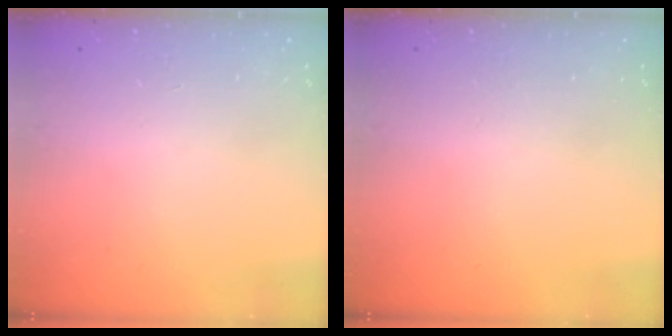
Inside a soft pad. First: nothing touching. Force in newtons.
{"total": 0.0}